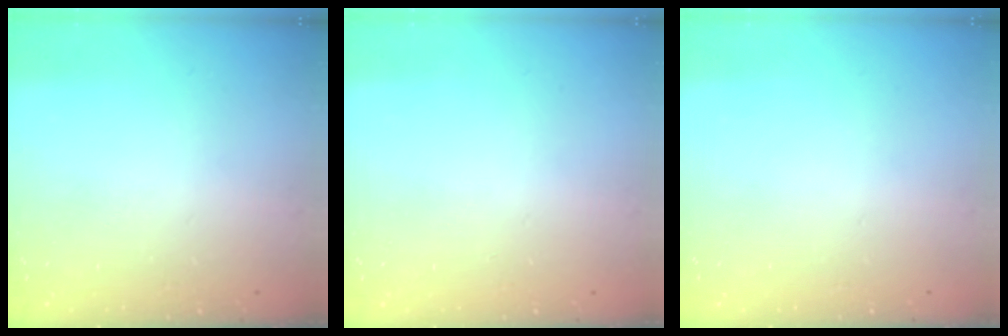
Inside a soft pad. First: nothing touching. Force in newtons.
{"total": 0.8, "press": 0.5, "slide": 0.6}
{"total": 0.0}